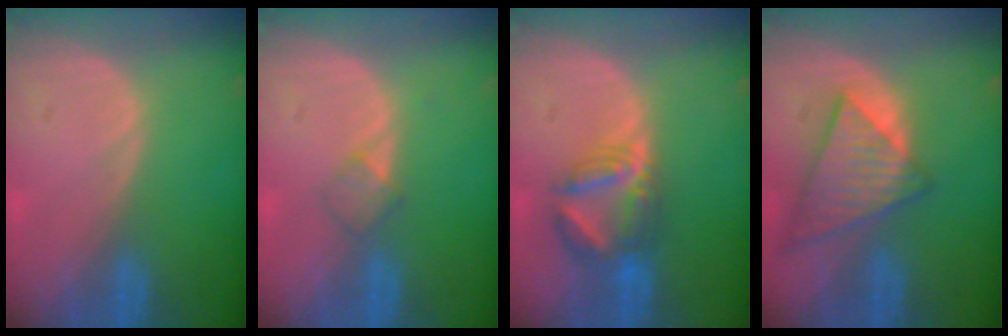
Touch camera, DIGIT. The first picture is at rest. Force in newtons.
{"total": 2.0, "press": 2.0, "slide": 0.2}
{"total": 6.4, "press": 6.3, "slide": 0.9}
{"total": 9.0, "press": 7.8, "slide": 4.4}